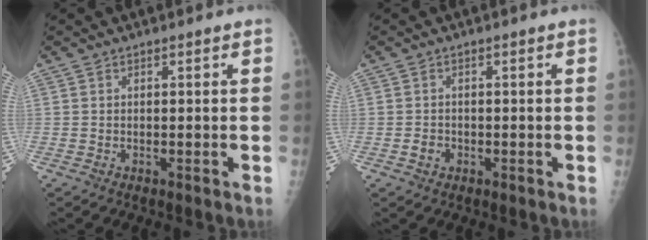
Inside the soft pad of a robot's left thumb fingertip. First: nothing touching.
{"total": 1.8, "force": [-0.8, 1.5, 0.6], "torque": [-0.001, 0.005, -0.012]}